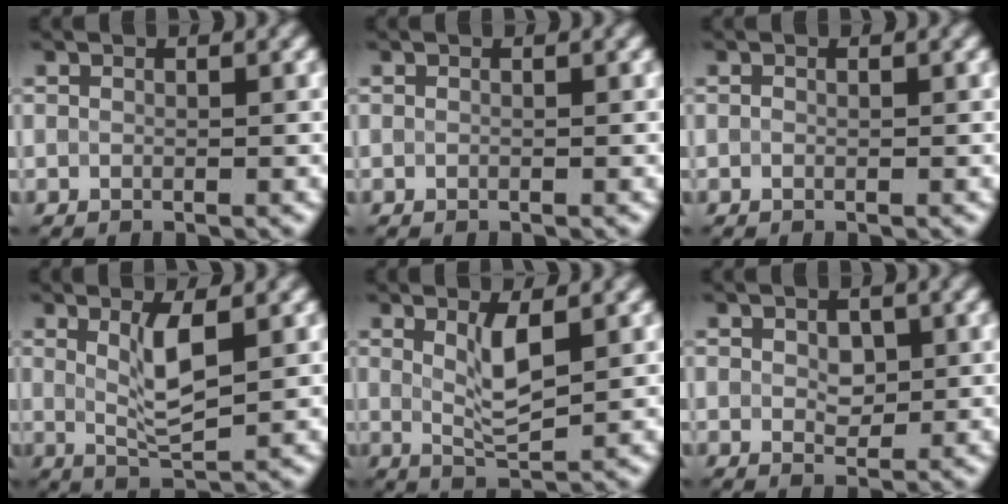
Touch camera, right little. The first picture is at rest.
{"total": 0.0}
{"total": 0.0}
{"total": 3.5, "force": [1.1, 0.8, 3.3], "torque": [-0.067, -0.006, 0.023]}
{"total": 3.1, "force": [1.1, 0.7, 2.8], "torque": [-0.059, -0.005, 0.024]}
{"total": 1.9, "force": [0.3, 1.3, 1.4], "torque": [-0.025, -0.001, 0.006]}